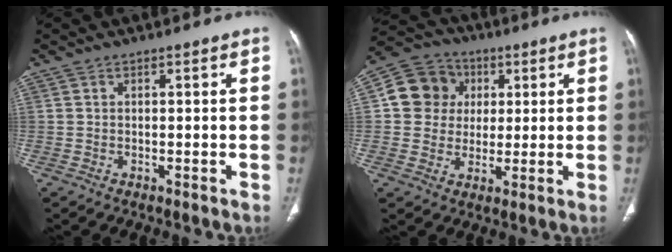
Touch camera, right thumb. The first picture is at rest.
{"total": 11.2, "force": [2.2, 10.3, 3.8], "torque": [-0.045, 0.007, 0.030]}